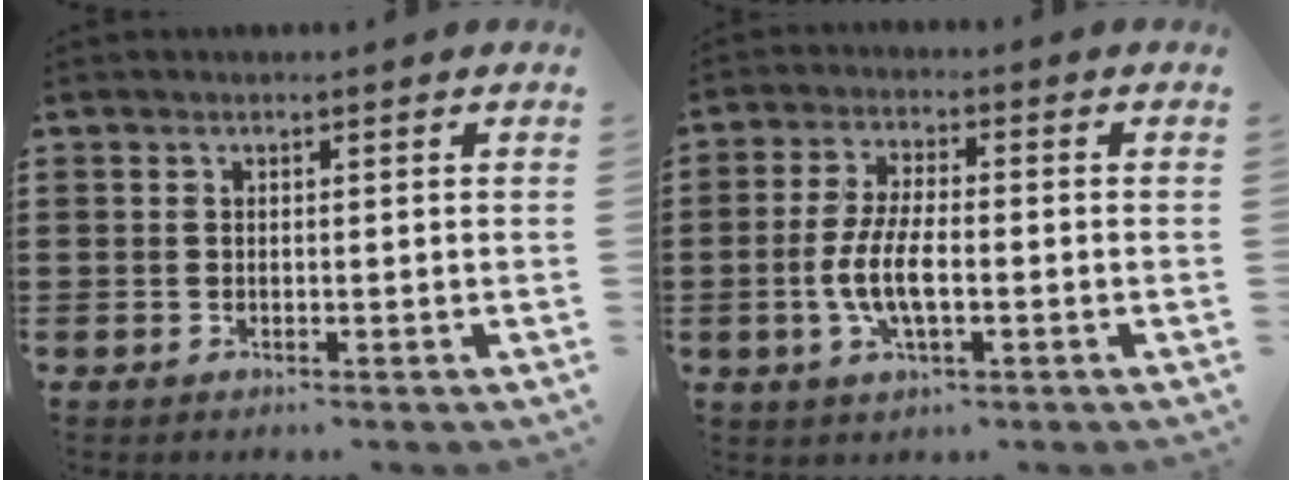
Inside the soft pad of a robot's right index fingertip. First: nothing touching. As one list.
[{"total": 7.1, "force": [-1.6, 2.5, 6.5], "torque": [-0.146, -0.009, -0.036]}]